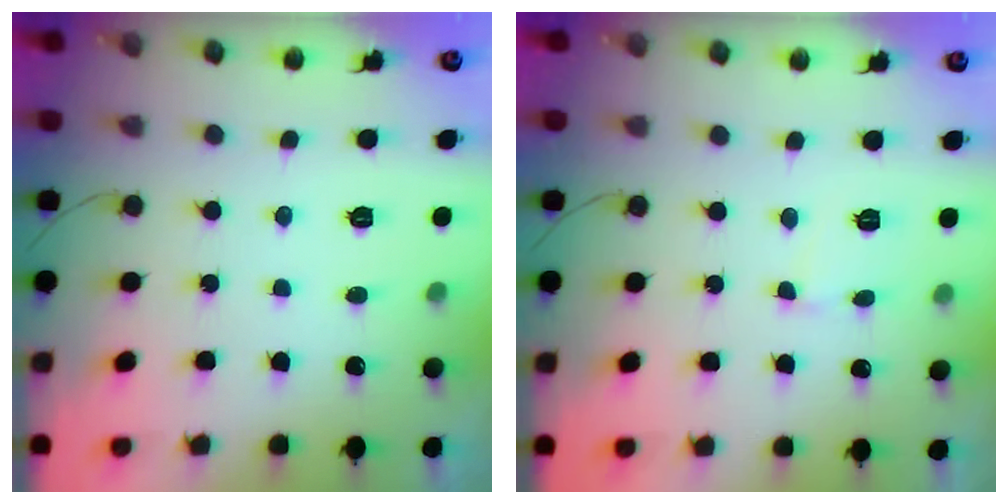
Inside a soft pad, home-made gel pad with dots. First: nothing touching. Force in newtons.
{"total": 2.5, "press": 2.5, "slide": 0.2}